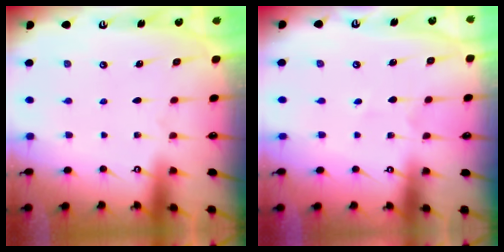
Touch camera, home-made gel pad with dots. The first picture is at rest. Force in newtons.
{"total": 1.9, "press": 1.9, "slide": 0.5}